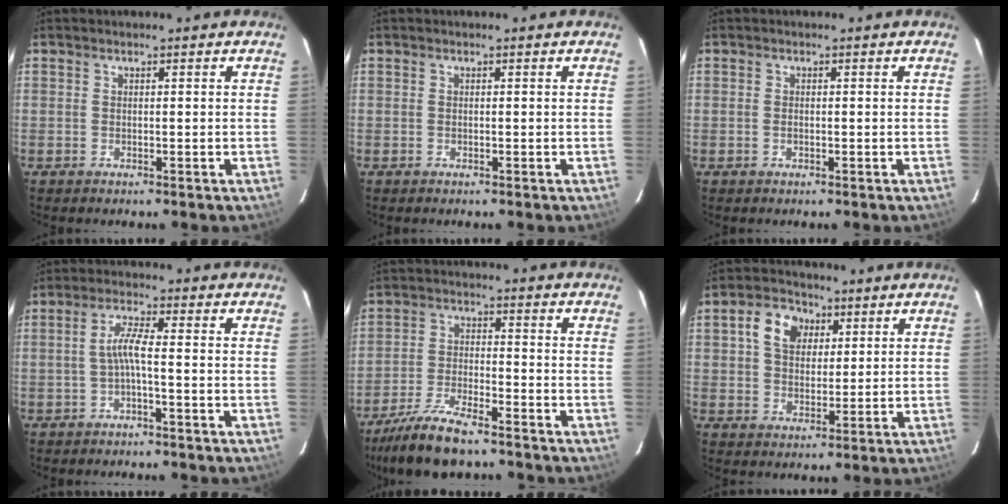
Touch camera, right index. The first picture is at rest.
{"total": 0.0}
{"total": 0.8, "force": [-0.2, 0.5, 0.7], "torque": [-0.014, 0.001, -0.005]}
{"total": 3.5, "force": [-1.3, -0.1, 3.2], "torque": [-0.070, 0.006, -0.024]}
{"total": 12.2, "force": [-10.1, 2.7, 6.2], "torque": [-0.143, -0.019, -0.185]}
{"total": 7.7, "force": [2.9, 5.7, 4.4], "torque": [-0.080, 0.025, 0.050]}